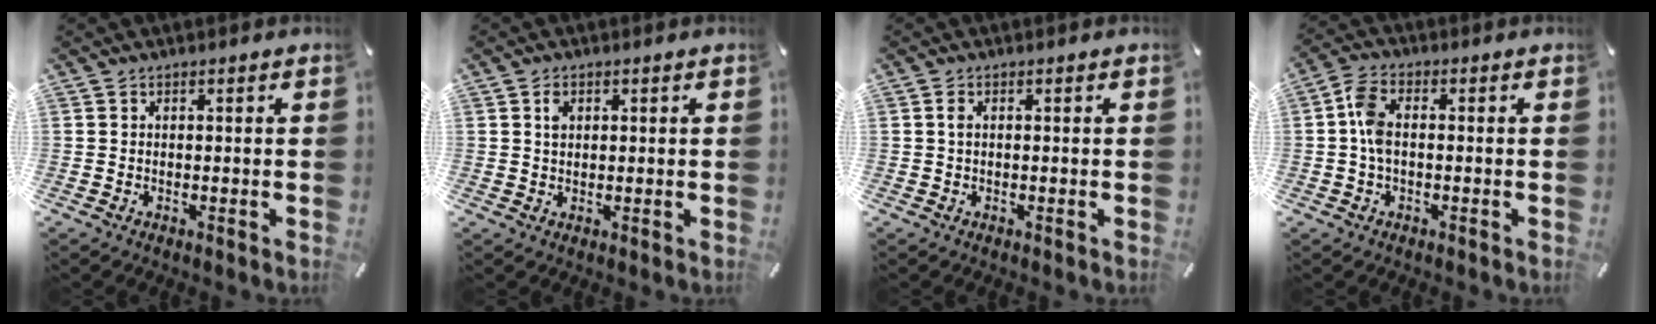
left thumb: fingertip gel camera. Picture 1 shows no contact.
{"total": 2.0, "force": [0.7, 1.5, 1.2], "torque": [-0.019, 0.000, 0.011]}
{"total": 0.9, "force": [0.1, 0.4, 0.8], "torque": [-0.018, 0.002, 0.000]}
{"total": 5.1, "force": [-0.2, 2.7, 4.4], "torque": [-0.100, 0.000, -0.006]}